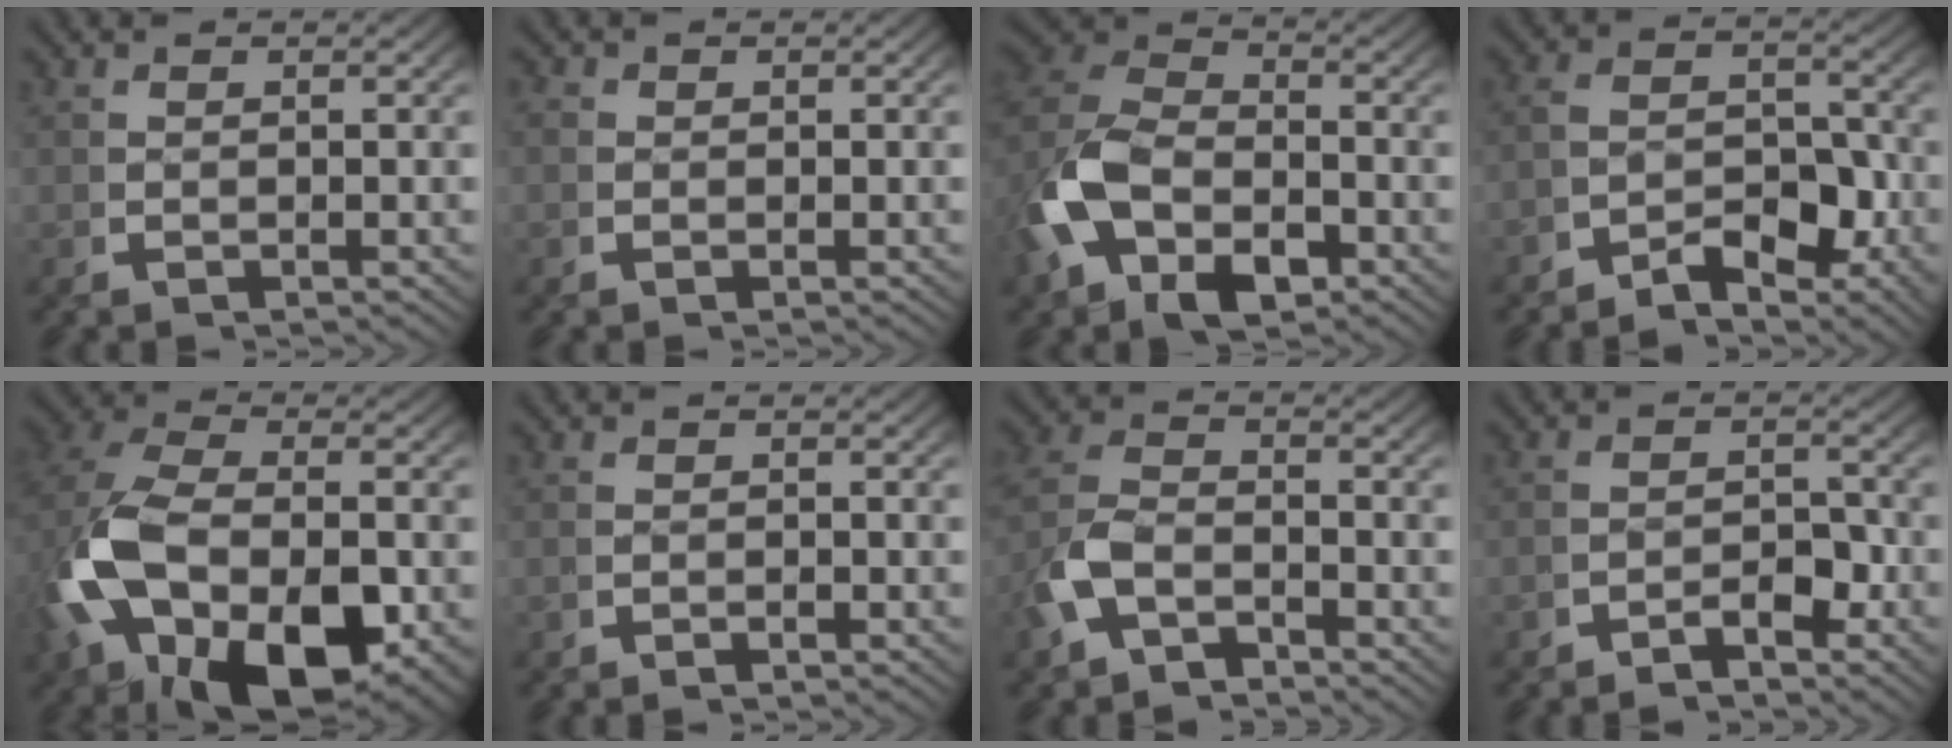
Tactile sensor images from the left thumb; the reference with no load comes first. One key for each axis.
{"total": 0.8, "fx": 0.0, "fy": 0.8, "fz": 0.1, "tx": -0.007, "ty": -0.007, "tz": -0.003}
{"total": 9.4, "fx": -1.0, "fy": 6.8, "fz": 6.3, "tx": -0.146, "ty": -0.021, "tz": -0.015}
{"total": 4.5, "fx": -2.4, "fy": 2.4, "fz": 2.9, "tx": -0.045, "ty": -0.013, "tz": -0.043}
{"total": 14.6, "fx": -2.3, "fy": 9.0, "fz": 11.2, "tx": -0.281, "ty": -0.059, "tz": -0.008}
{"total": 0.8, "fx": -0.8, "fy": 0.1, "fz": 0.0, "tx": 0.001, "ty": -0.003, "tz": -0.018}
{"total": 4.9, "fx": -1.9, "fy": 3.5, "fz": 2.9, "tx": -0.080, "ty": -0.016, "tz": -0.029}
{"total": 2.7, "fx": -2.1, "fy": 1.1, "fz": 1.3, "tx": -0.016, "ty": -0.009, "tz": -0.039}